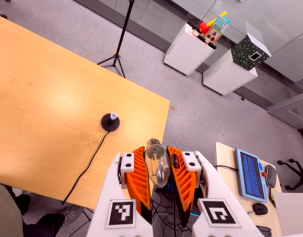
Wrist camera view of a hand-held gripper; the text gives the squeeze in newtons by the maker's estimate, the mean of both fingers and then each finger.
{"total": 22.4, "left": 26.1, "right": 18.8}